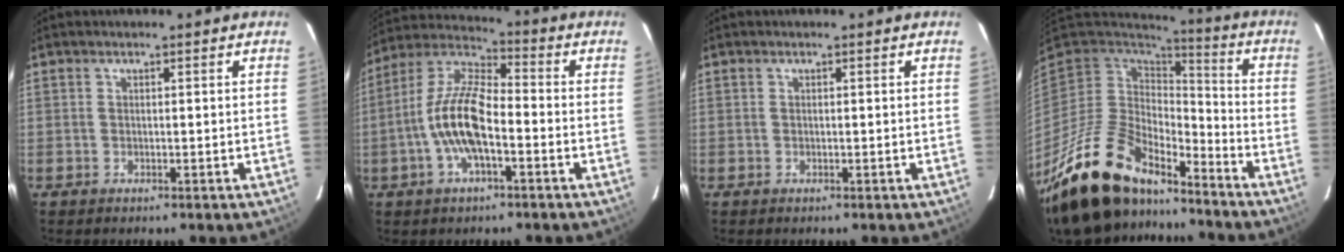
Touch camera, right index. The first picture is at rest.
{"total": 12.8, "force": [-3.7, 4.7, 11.3], "torque": [-0.234, 0.006, -0.073]}
{"total": 0.0}
{"total": 24.1, "force": [-17.8, 9.4, 13.3], "torque": [-0.267, -0.033, -0.309]}